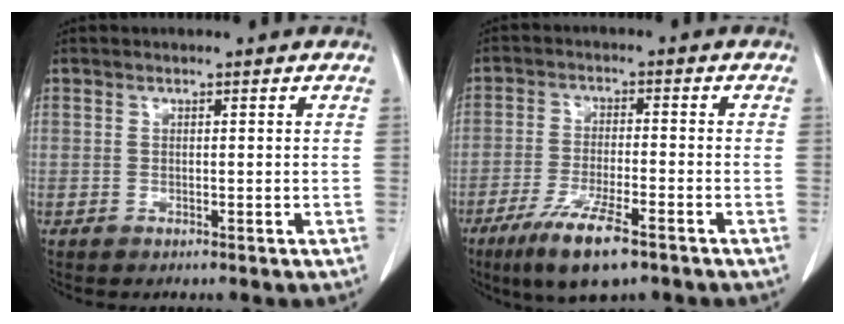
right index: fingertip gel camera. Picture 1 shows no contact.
{"total": 9.3, "force": [-5.9, 1.5, 7.1], "torque": [-0.134, -0.020, -0.099]}